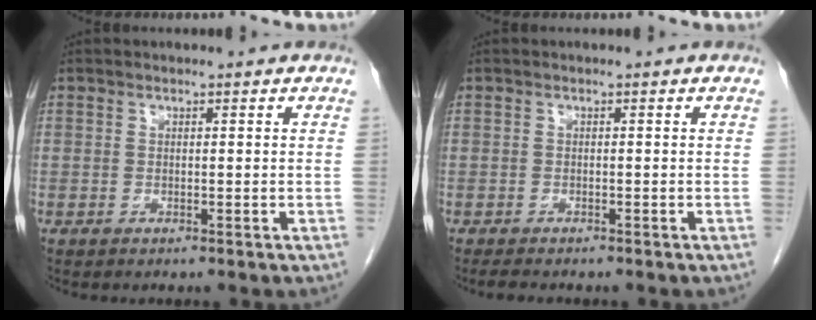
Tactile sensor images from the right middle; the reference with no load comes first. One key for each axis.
{"total": 2.3, "fx": -1.9, "fy": 0.6, "fz": 1.1, "tx": -0.019, "ty": -0.006, "tz": -0.024}